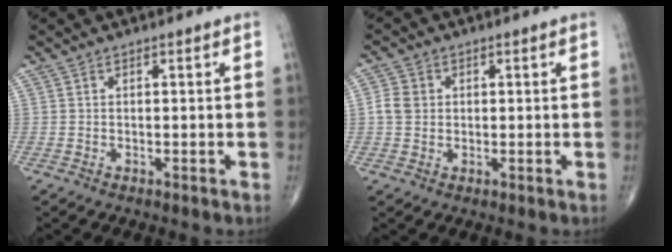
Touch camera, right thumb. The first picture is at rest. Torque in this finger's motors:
{"motor_torque": [-0.15, 0.19, 0.07, -0.11, 0.07]}